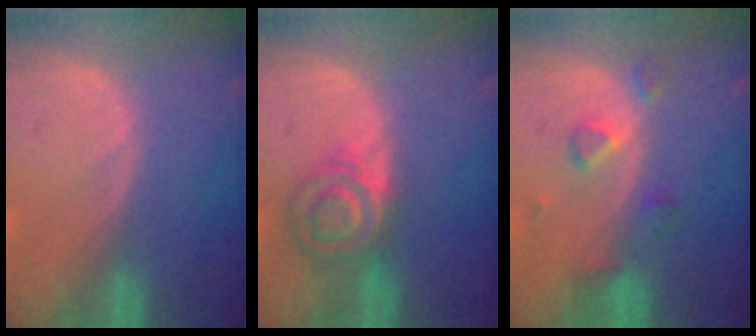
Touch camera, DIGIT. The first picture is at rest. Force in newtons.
{"total": 6.0, "press": 6.0, "slide": 0.9}
{"total": 3.8, "press": 3.7, "slide": 0.8}